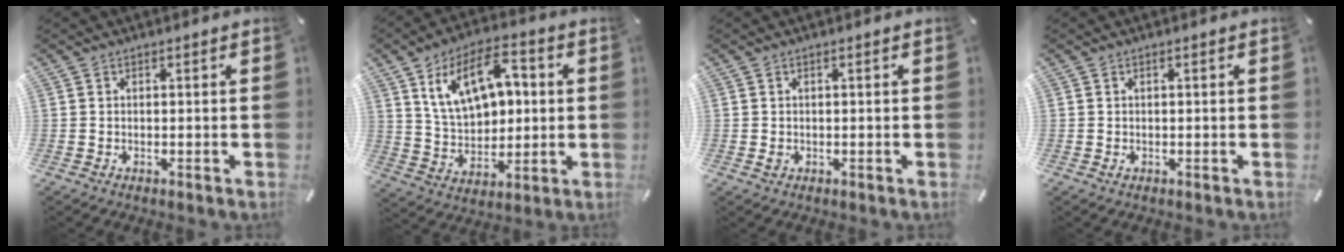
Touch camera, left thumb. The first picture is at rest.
{"total": 15.4, "force": [5.7, 10.2, 10.0], "torque": [-0.174, -0.003, 0.105]}
{"total": 0.9, "force": [-0.1, 0.6, 0.7], "torque": [-0.013, 0.002, -0.003]}
{"total": 0.7, "force": [-0.1, 0.3, 0.6], "torque": [-0.010, 0.001, -0.002]}